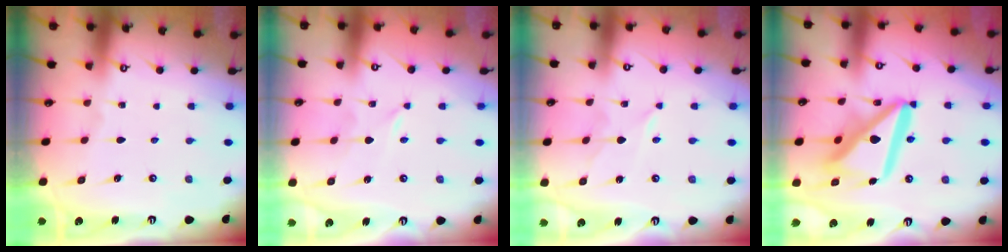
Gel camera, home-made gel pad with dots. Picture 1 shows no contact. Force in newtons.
{"total": 0.0}
{"total": 3.0, "press": 2.9, "slide": 0.4}
{"total": 17.8, "press": 17.6, "slide": 2.2}